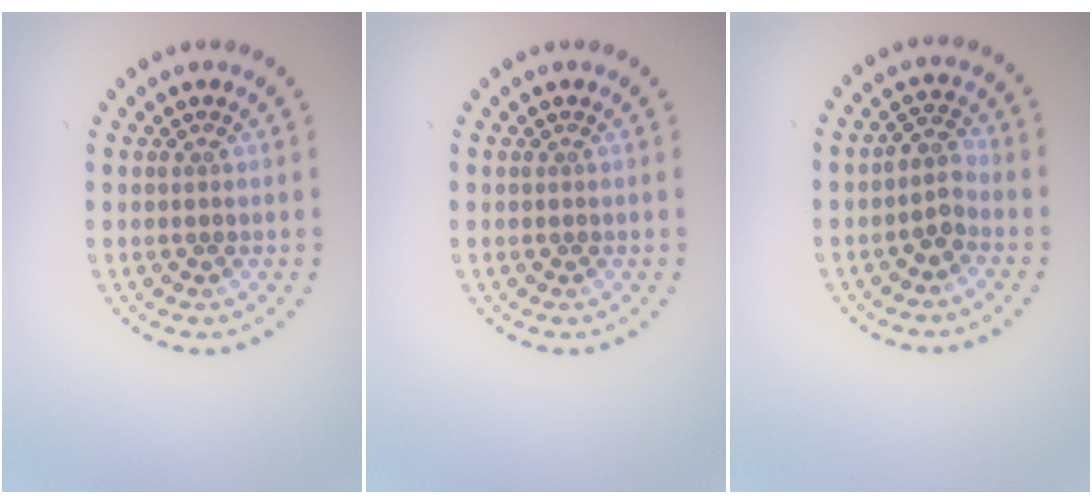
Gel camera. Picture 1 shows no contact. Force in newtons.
{"total": 0.0}
{"total": 2.1, "press": 1.7, "slide": 1.2}